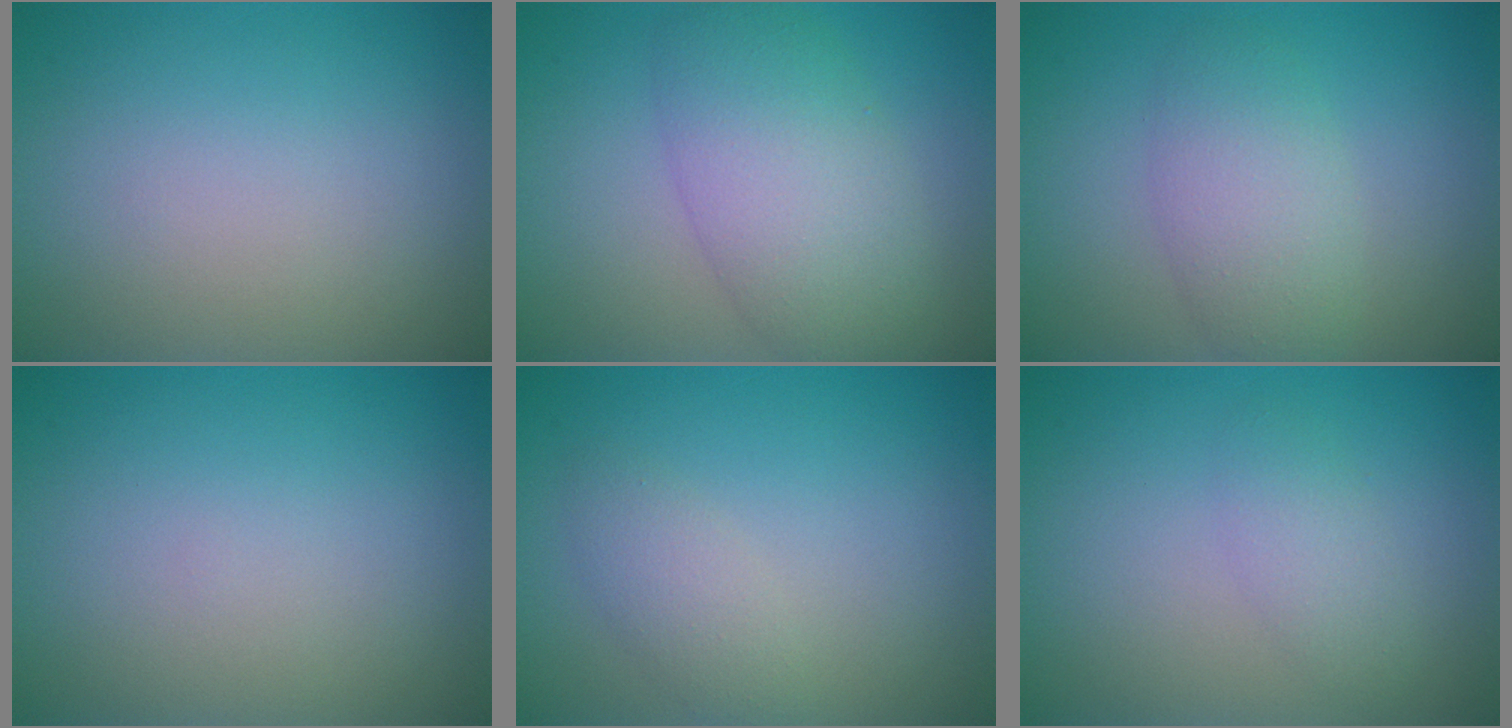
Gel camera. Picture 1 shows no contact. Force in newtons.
{"total": 6.4, "press": 6.4, "slide": 0.3}
{"total": 3.9, "press": 3.9, "slide": 0.1}
{"total": 0.0}
{"total": 1.9, "press": 1.9, "slide": 0.1}
{"total": 1.7, "press": 1.7, "slide": 0.1}